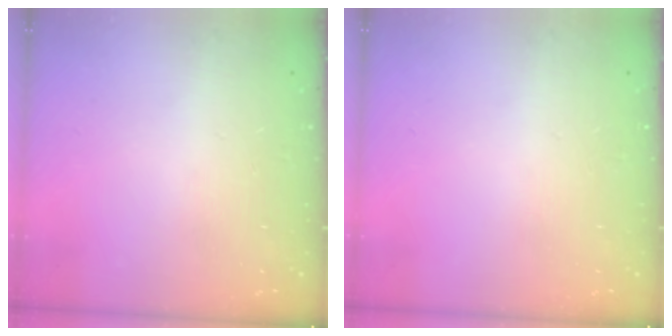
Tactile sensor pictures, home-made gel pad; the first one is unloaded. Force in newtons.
{"total": 0.0}